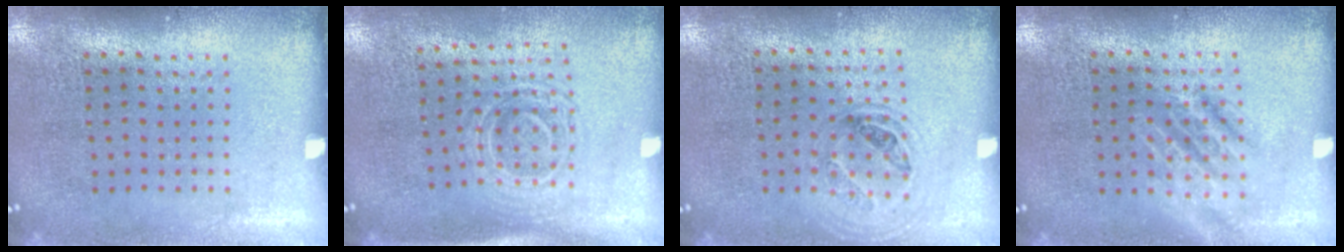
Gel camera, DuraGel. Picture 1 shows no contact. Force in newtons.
{"total": 1.6, "press": 1.3, "slide": 0.9}
{"total": 1.0, "press": 0.9, "slide": 0.3}
{"total": 1.2, "press": 1.2, "slide": 0.2}